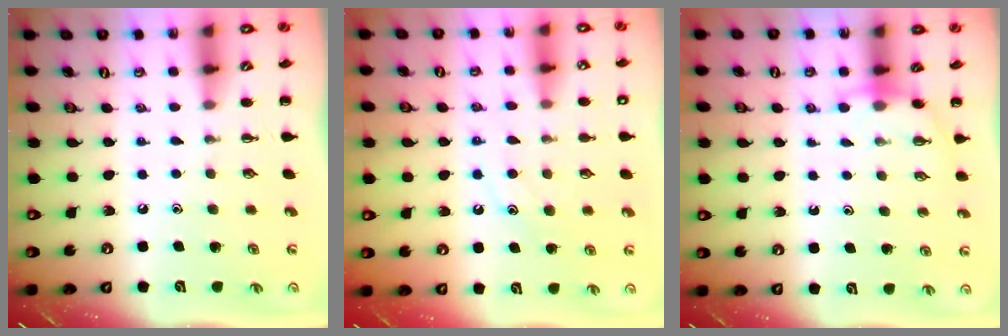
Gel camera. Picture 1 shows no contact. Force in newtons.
{"total": 10.4, "press": 10.3, "slide": 1.4}
{"total": 4.2, "press": 4.1, "slide": 0.9}